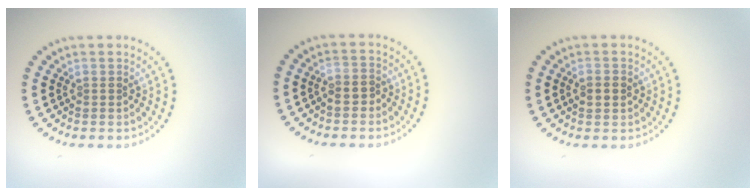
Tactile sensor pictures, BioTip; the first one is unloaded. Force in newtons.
{"total": 1.3, "press": 1.2, "slide": 0.6}
{"total": 1.8, "press": 1.8, "slide": 0.1}